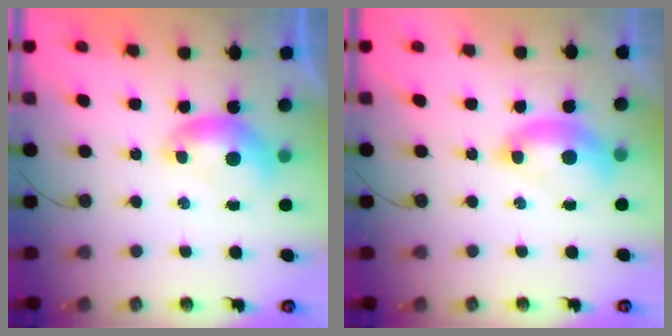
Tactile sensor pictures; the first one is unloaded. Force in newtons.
{"total": 2.6, "press": 2.5, "slide": 0.5}